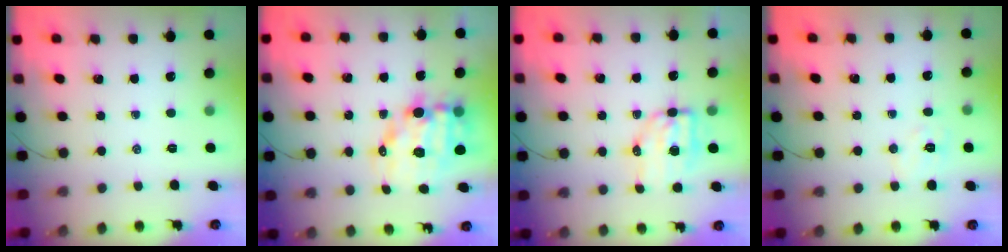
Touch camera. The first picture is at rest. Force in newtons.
{"total": 12.0, "press": 11.6, "slide": 3.0}
{"total": 6.8, "press": 6.7, "slide": 1.1}
{"total": 6.0, "press": 5.9, "slide": 1.1}